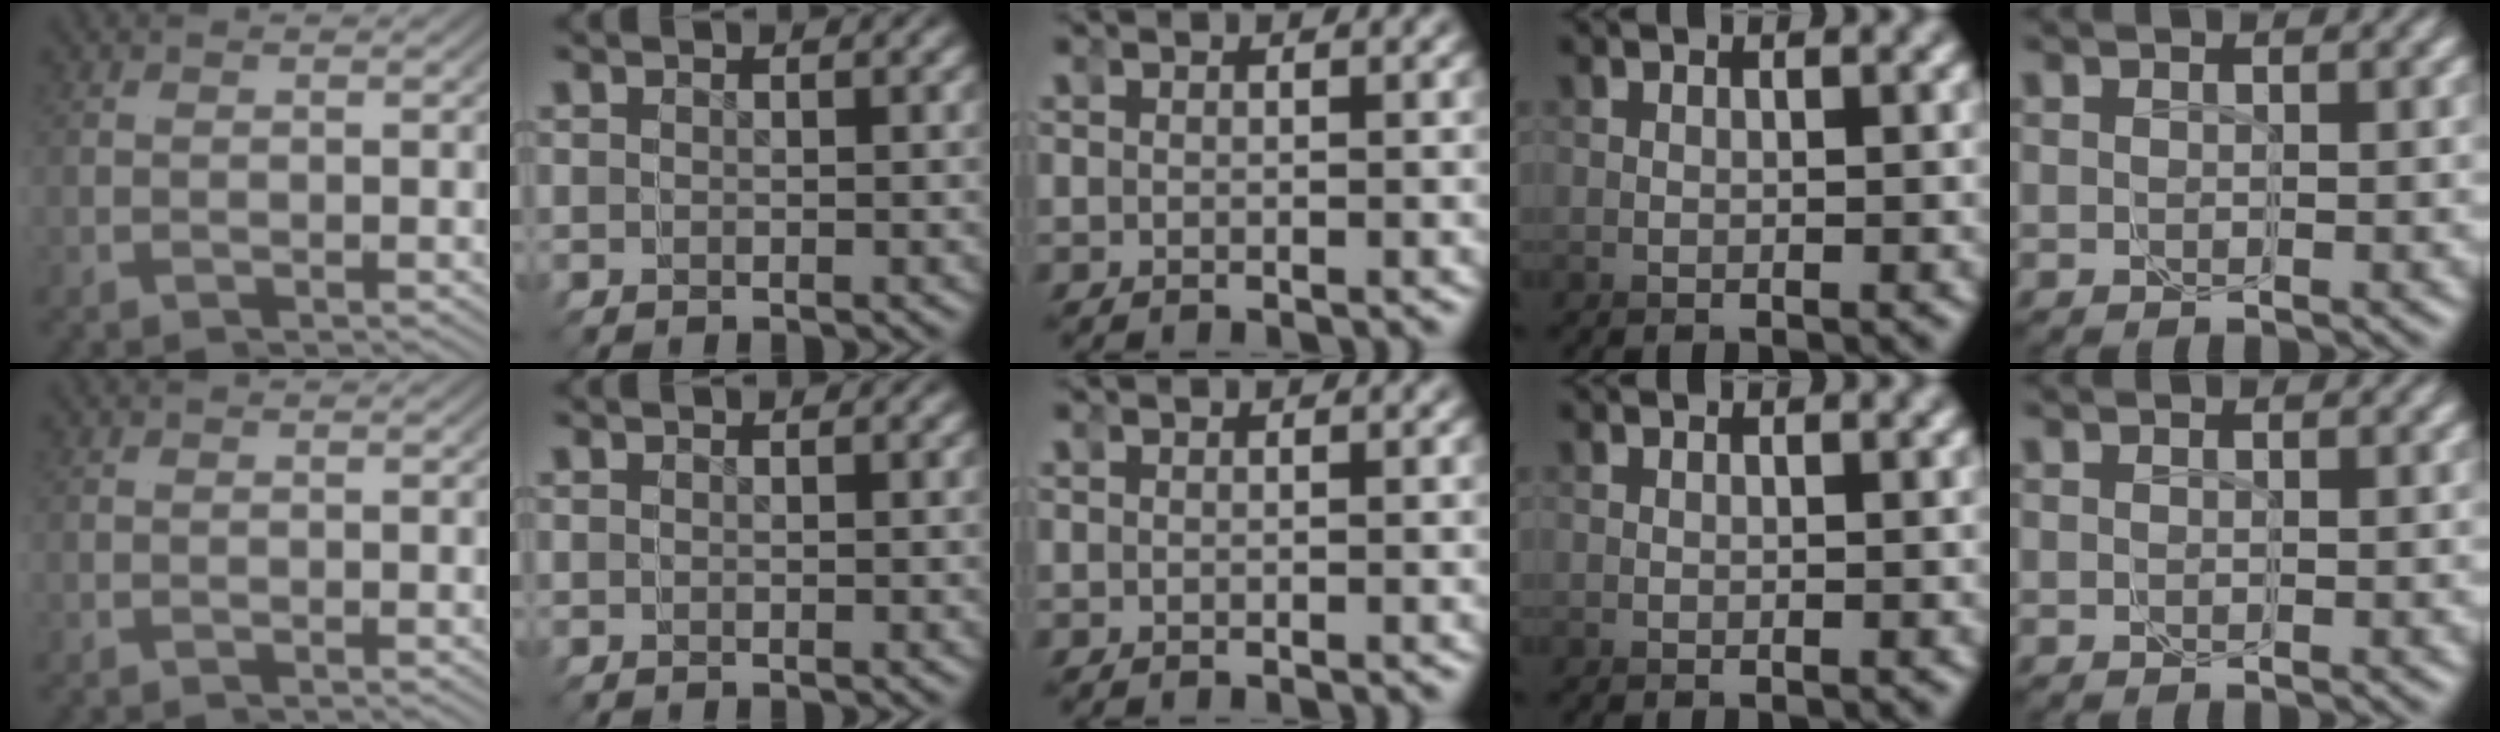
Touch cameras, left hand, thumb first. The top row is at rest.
{}